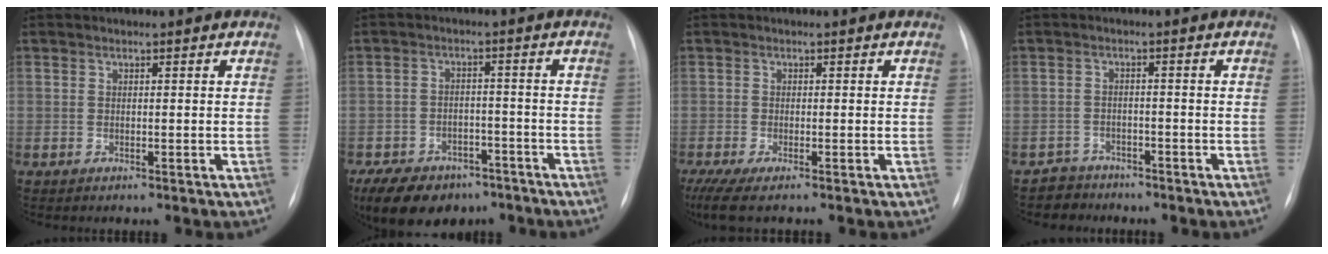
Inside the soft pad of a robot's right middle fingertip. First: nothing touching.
{"total": 13.3, "force": [-9.5, 7.5, 5.4], "torque": [-0.109, 0.002, -0.141]}
{"total": 4.6, "force": [-3.4, 0.5, 3.1], "torque": [-0.058, -0.009, -0.062]}
{"total": 3.4, "force": [-2.7, 1.8, -1.0], "torque": [0.015, 0.005, -0.049]}